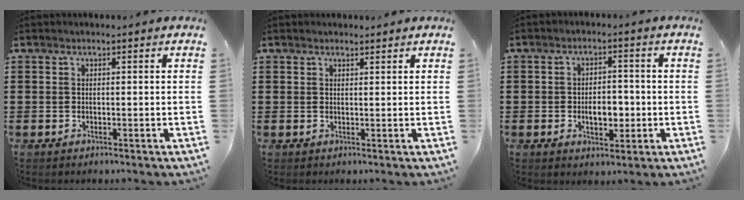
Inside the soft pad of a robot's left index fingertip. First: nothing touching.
{"total": 0.9, "force": [0.9, 0.2, 0.1], "torque": [-0.003, 0.001, 0.018]}
{"total": 4.9, "force": [-1.1, 2.7, 4.0], "torque": [-0.058, 0.000, -0.025]}